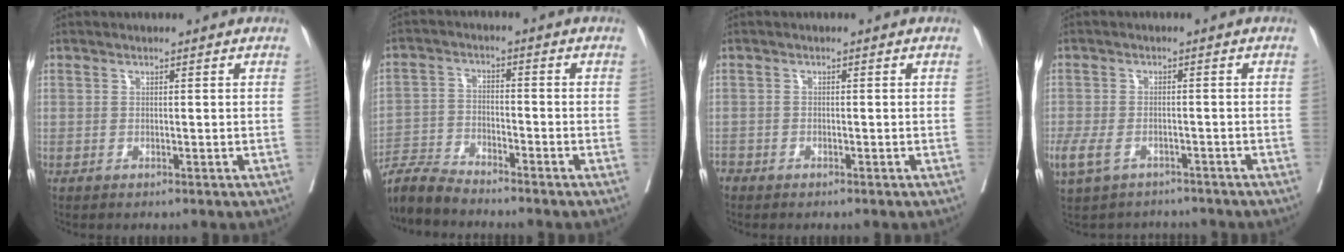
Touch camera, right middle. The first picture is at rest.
{"total": 5.8, "force": [-5.8, 0.0, 0.7], "torque": [-0.009, -0.013, -0.111]}
{"total": 1.3, "force": [-1.1, 0.6, 0.0], "torque": [0.000, 0.000, -0.022]}
{"total": 8.8, "force": [-6.5, 4.3, 4.1], "torque": [-0.092, 0.003, -0.097]}